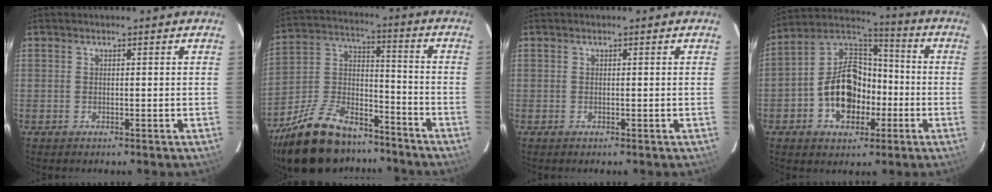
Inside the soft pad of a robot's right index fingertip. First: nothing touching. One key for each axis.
{"total": 23.0, "fx": -16.9, "fy": 10.4, "fz": 11.6, "tx": -0.245, "ty": 0.022, "tz": -0.272}
{"total": 0.0}
{"total": 14.5, "fx": -4.2, "fy": 9.8, "fz": 9.8, "tx": -0.193, "ty": 0.031, "tz": -0.065}